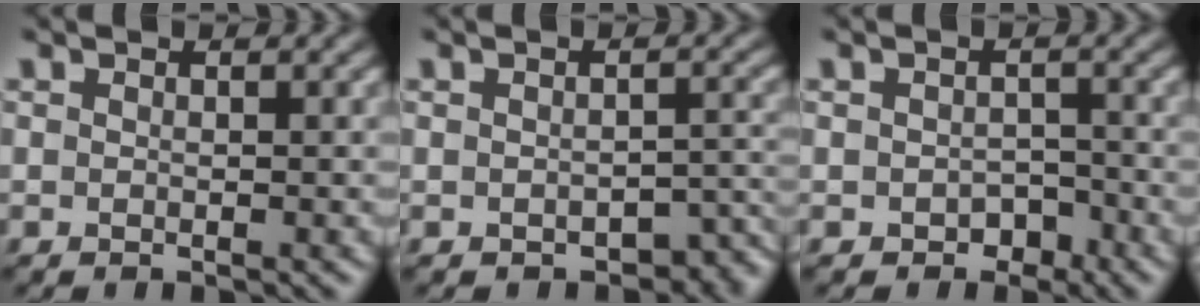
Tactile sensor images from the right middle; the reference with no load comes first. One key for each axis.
{"total": 3.6, "fx": -1.9, "fy": 2.1, "fz": 2.3, "tx": -0.026, "ty": -0.013, "tz": -0.019}
{"total": 1.6, "fx": -1.1, "fy": 1.1, "fz": 0.5, "tx": -0.009, "ty": -0.005, "tz": -0.017}